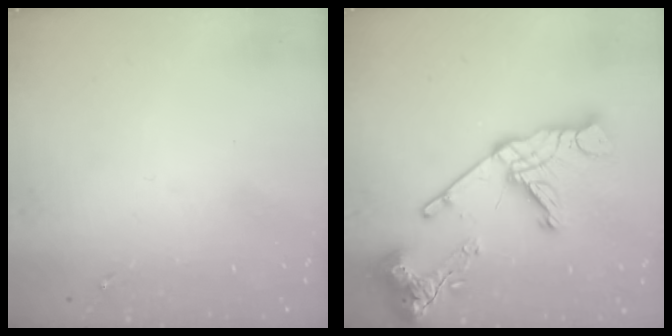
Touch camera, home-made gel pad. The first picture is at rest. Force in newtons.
{"total": 20.1, "press": 20.0, "slide": 2.3}